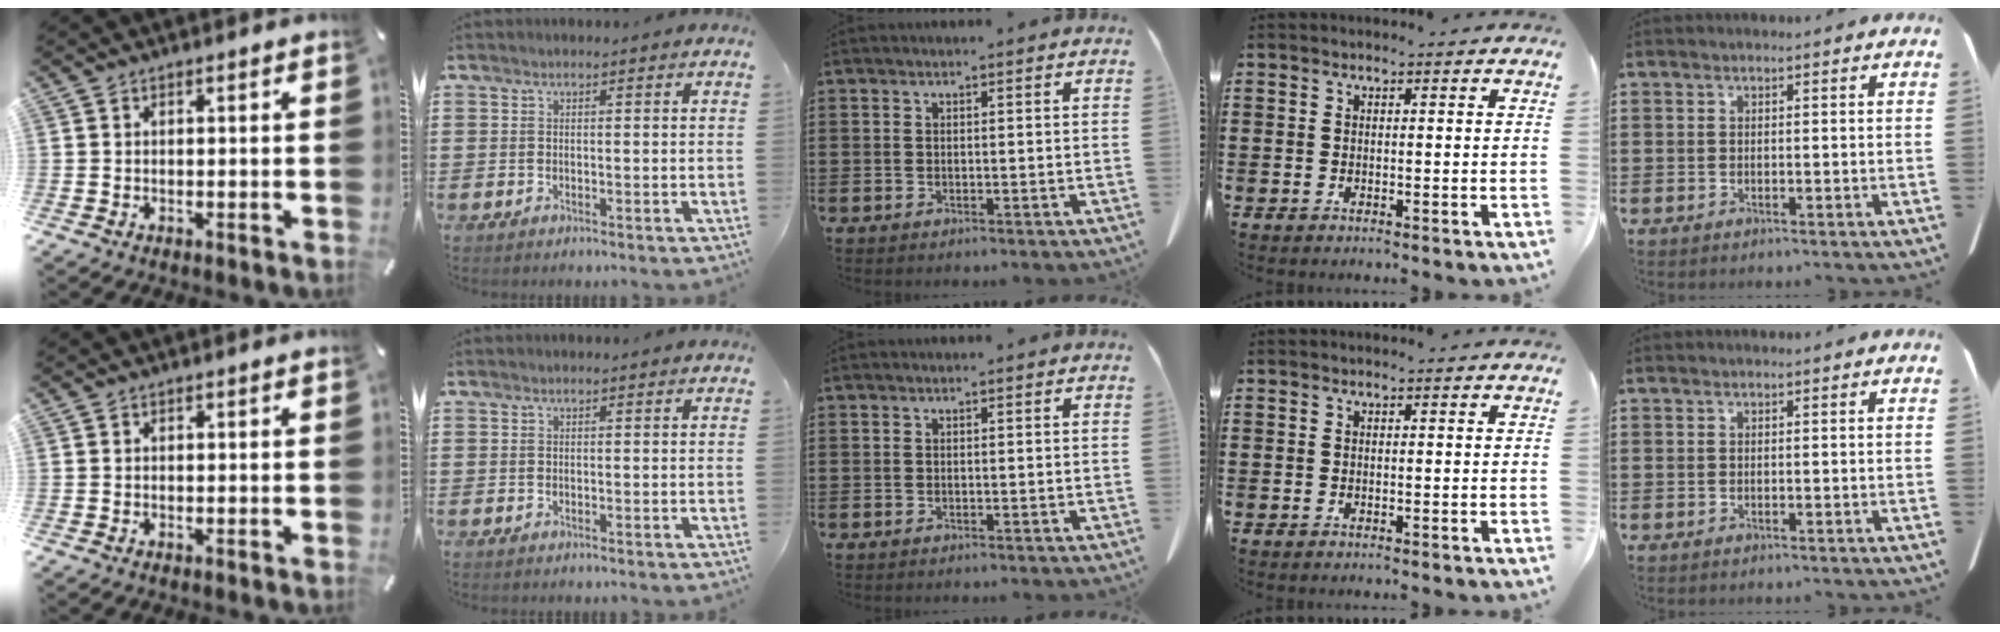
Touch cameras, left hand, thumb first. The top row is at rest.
{}